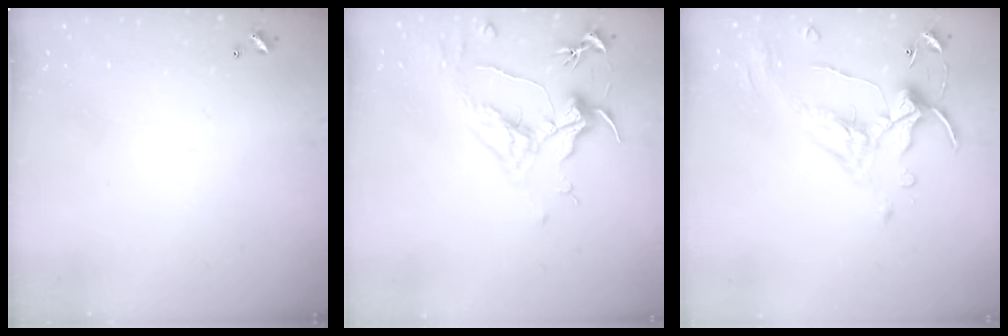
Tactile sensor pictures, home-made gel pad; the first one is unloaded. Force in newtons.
{"total": 1.6, "press": 1.3, "slide": 0.8}
{"total": 1.7, "press": 1.3, "slide": 1.1}